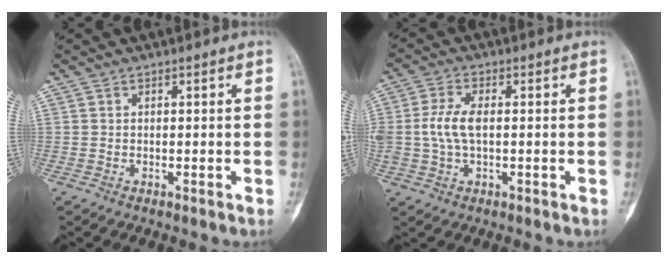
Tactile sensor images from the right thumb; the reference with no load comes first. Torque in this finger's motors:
{"motor_torque": [0.33, 0.49, 1.81, -0.37, 0.28]}